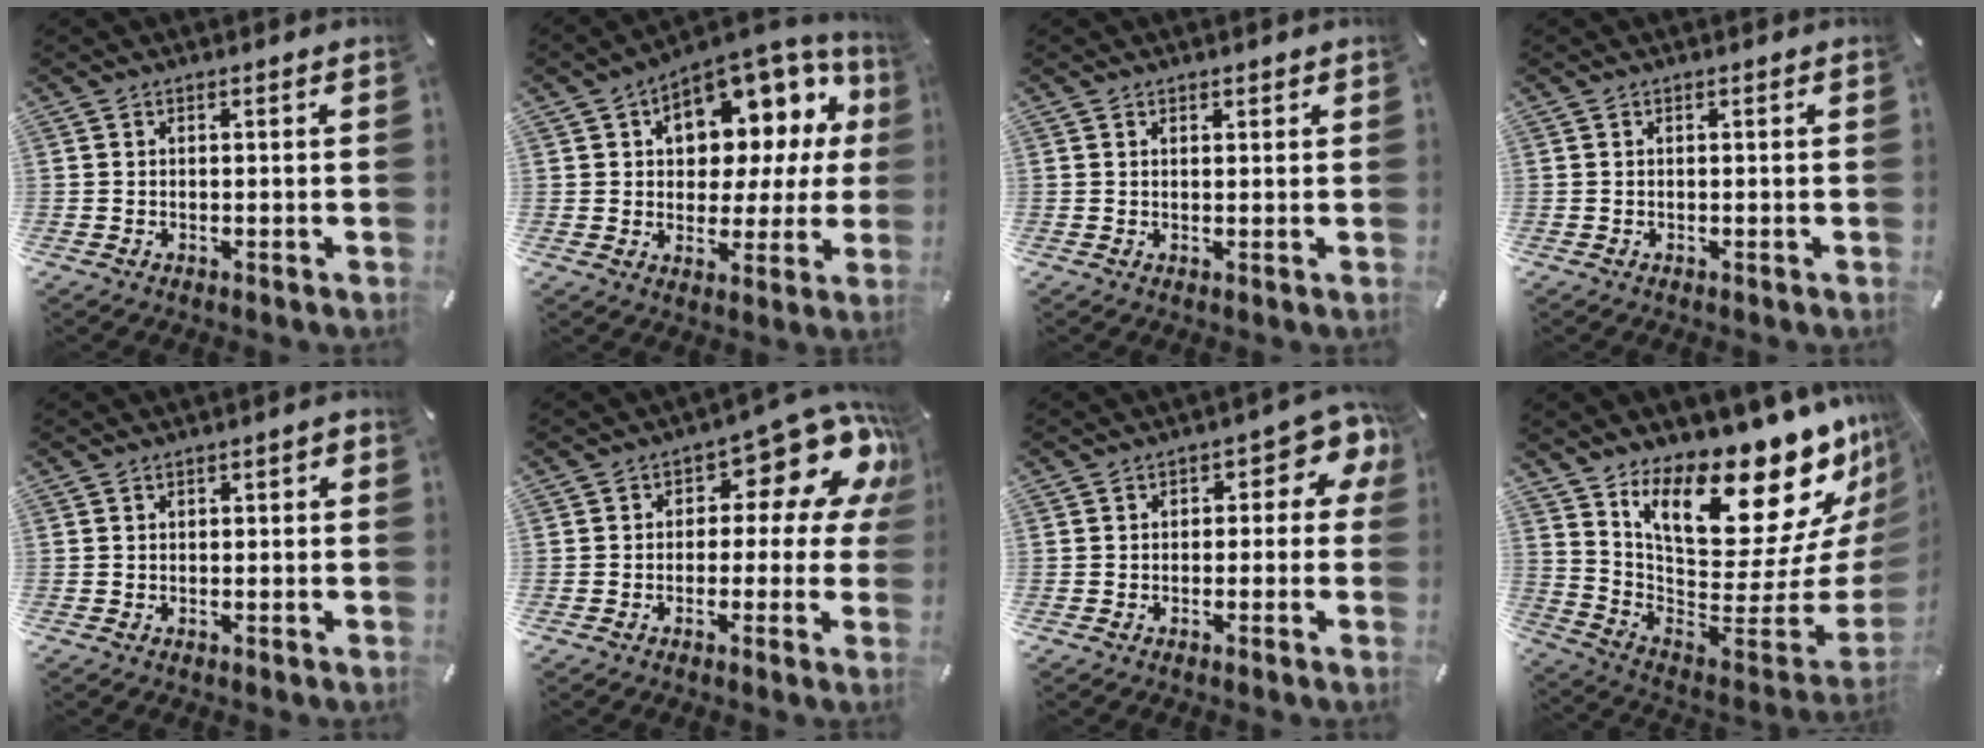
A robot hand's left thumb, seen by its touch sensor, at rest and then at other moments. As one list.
[{"total": 12.3, "force": [5.9, 8.2, 7.1], "torque": [-0.091, -0.055, 0.103]}, {"total": 1.1, "force": [0.8, 0.7, 0.2], "torque": [0.005, -0.002, 0.014]}, {"total": 0.0}, {"total": 1.1, "force": [-0.2, 0.7, 0.8], "torque": [-0.013, 0.004, -0.006]}, {"total": 12.6, "force": [6.2, 6.4, 9.0], "torque": [-0.110, -0.055, 0.100]}, {"total": 6.4, "force": [1.4, 3.8, 4.9], "torque": [-0.058, -0.008, 0.017]}, {"total": 24.6, "force": [16.0, 9.4, 16.2], "torque": [-0.223, -0.127, 0.269]}]